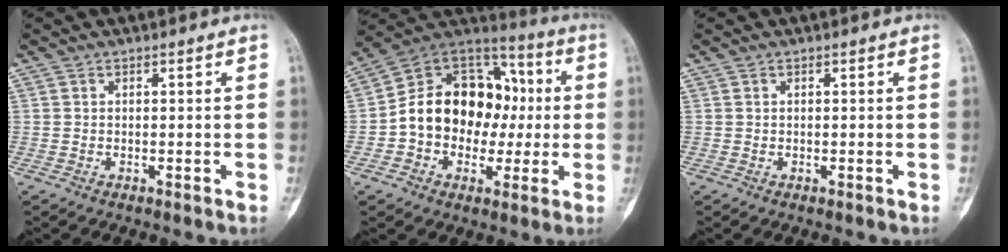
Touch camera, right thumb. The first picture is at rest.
{"total": 19.0, "force": [-0.7, 14.6, 12.2], "torque": [-0.152, 0.049, -0.013]}
{"total": 0.0}